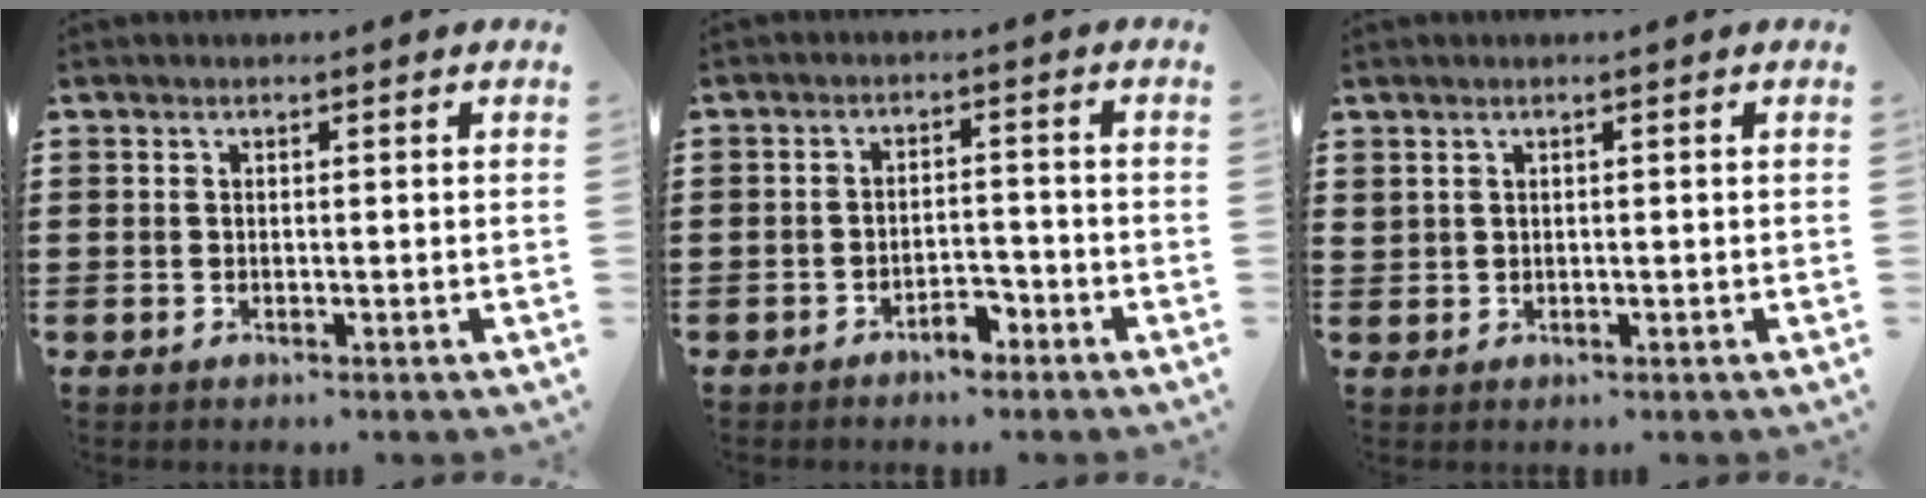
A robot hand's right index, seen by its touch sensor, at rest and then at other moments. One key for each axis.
{"total": 3.4, "fx": -2.7, "fy": 1.3, "fz": 1.6, "tx": -0.028, "ty": 0.009, "tz": -0.052}
{"total": 0.9, "fx": 0.7, "fy": 0.6, "fz": 0.3, "tx": -0.007, "ty": 0.003, "tz": 0.013}